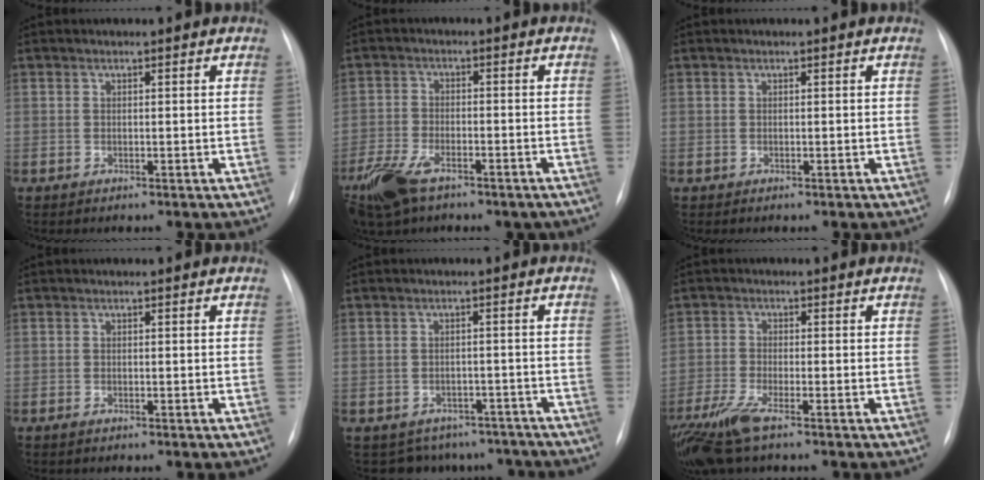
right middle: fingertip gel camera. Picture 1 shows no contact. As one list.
[{"total": 11.7, "force": [-7.9, 5.3, 6.9], "torque": [-0.148, -0.005, -0.126]}, {"total": 0.0}, {"total": 0.5, "force": [-0.4, 0.1, 0.3], "torque": [-0.009, -0.001, -0.008]}, {"total": 8.8, "force": [-7.5, 4.6, 0.1], "torque": [0.010, 0.023, -0.080]}, {"total": 7.7, "force": [-5.2, 1.2, 5.5], "torque": [-0.121, -0.018, -0.101]}]